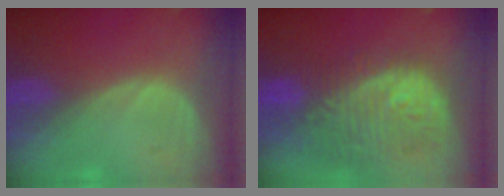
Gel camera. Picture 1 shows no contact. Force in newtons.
{"total": 12.1, "press": 10.8, "slide": 5.6}